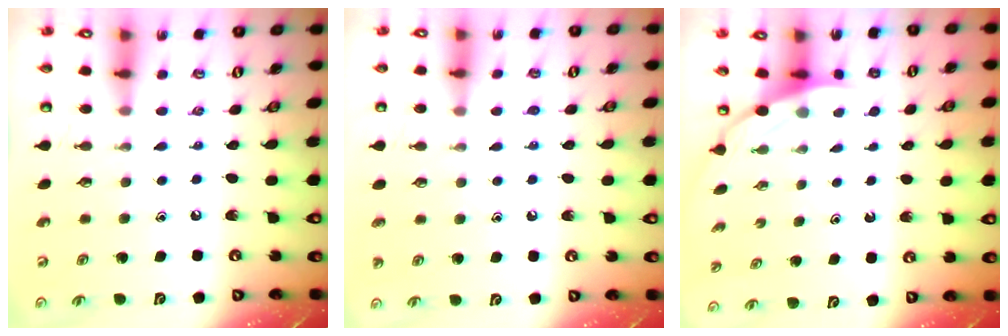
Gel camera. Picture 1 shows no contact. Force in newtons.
{"total": 4.8, "press": 4.8, "slide": 0.5}
{"total": 3.3, "press": 3.2, "slide": 0.2}